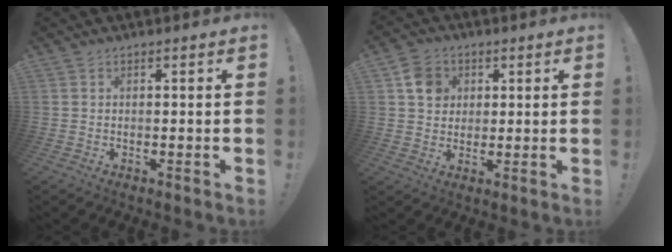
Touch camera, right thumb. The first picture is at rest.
{"total": 8.0, "force": [2.8, 6.9, 2.7], "torque": [-0.033, -0.006, 0.058]}